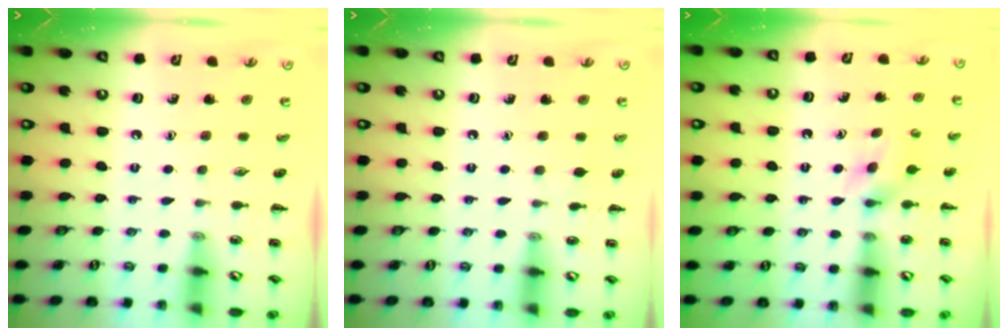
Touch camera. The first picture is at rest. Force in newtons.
{"total": 3.4, "press": 3.3, "slide": 1.0}
{"total": 4.5, "press": 4.2, "slide": 1.5}